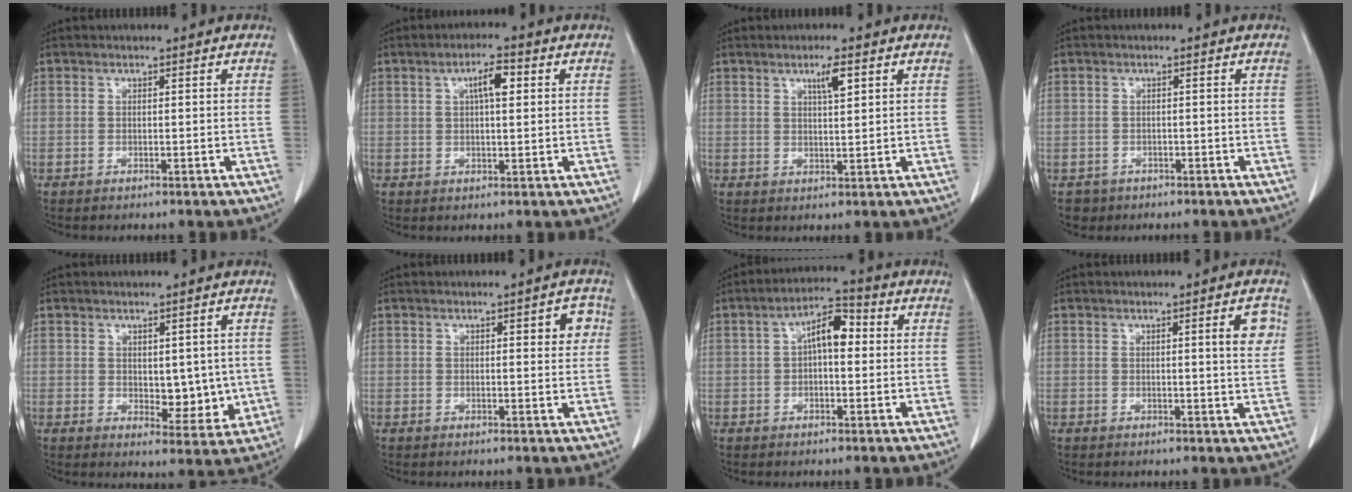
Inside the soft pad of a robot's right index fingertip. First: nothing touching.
{"total": 4.2, "force": [1.3, 1.0, 3.8], "torque": [-0.070, 0.007, 0.020]}
{"total": 3.2, "force": [1.6, 0.4, 2.8], "torque": [-0.049, -0.002, 0.026]}
{"total": 2.4, "force": [-1.3, 2.0, -0.2], "torque": [-0.004, 0.006, -0.024]}
{"total": 6.0, "force": [0.2, 3.2, 5.0], "torque": [-0.051, -0.010, 0.017]}
{"total": 3.3, "force": [1.1, 1.1, 3.0], "torque": [-0.032, 0.004, 0.010]}
{"total": 6.1, "force": [0.9, 2.7, 5.4], "torque": [-0.093, 0.023, 0.009]}
{"total": 4.2, "force": [1.4, 0.3, 4.0], "torque": [-0.051, -0.006, 0.016]}